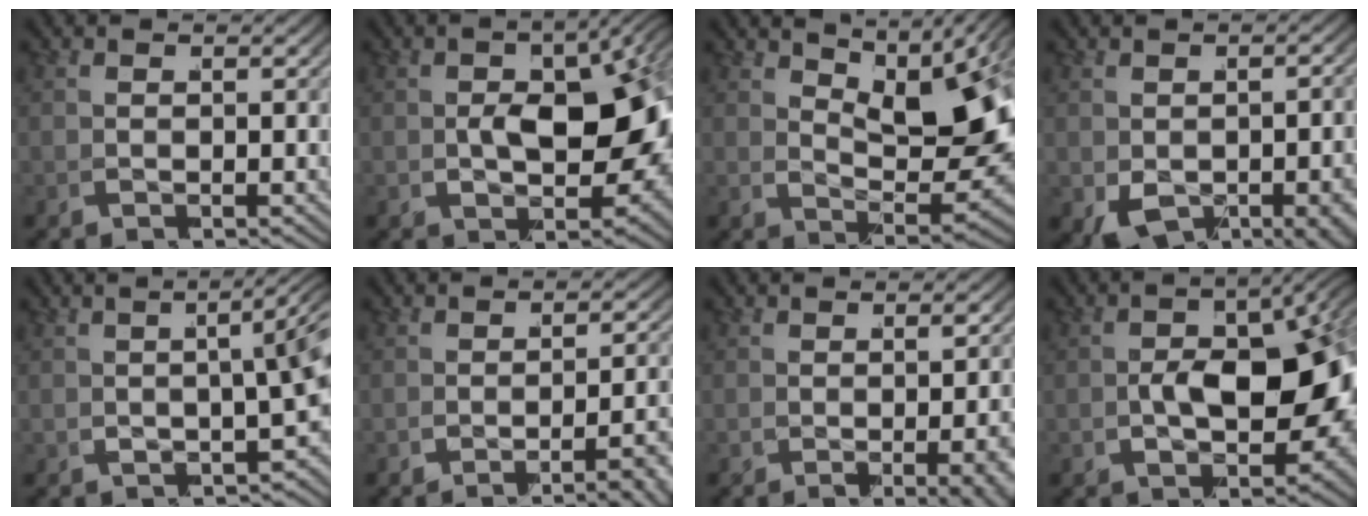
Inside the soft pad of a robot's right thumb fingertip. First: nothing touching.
{"total": 9.1, "force": [0.3, 5.1, 7.6], "torque": [-0.085, 0.001, 0.013]}
{"total": 9.4, "force": [2.8, 4.7, 7.6], "torque": [-0.079, -0.007, 0.053]}
{"total": 5.3, "force": [-2.0, 2.8, 4.1], "torque": [-0.051, -0.019, -0.014]}
{"total": 4.8, "force": [0.9, 1.8, 4.4], "torque": [-0.032, 0.031, 0.005]}
{"total": 4.4, "force": [-2.9, 0.4, 3.3], "torque": [-0.037, 0.012, -0.050]}
{"total": 4.6, "force": [-0.9, 0.9, 4.4], "torque": [-0.045, 0.002, -0.012]}
{"total": 9.3, "force": [-0.8, 5.3, 7.6], "torque": [-0.102, -0.008, -0.002]}